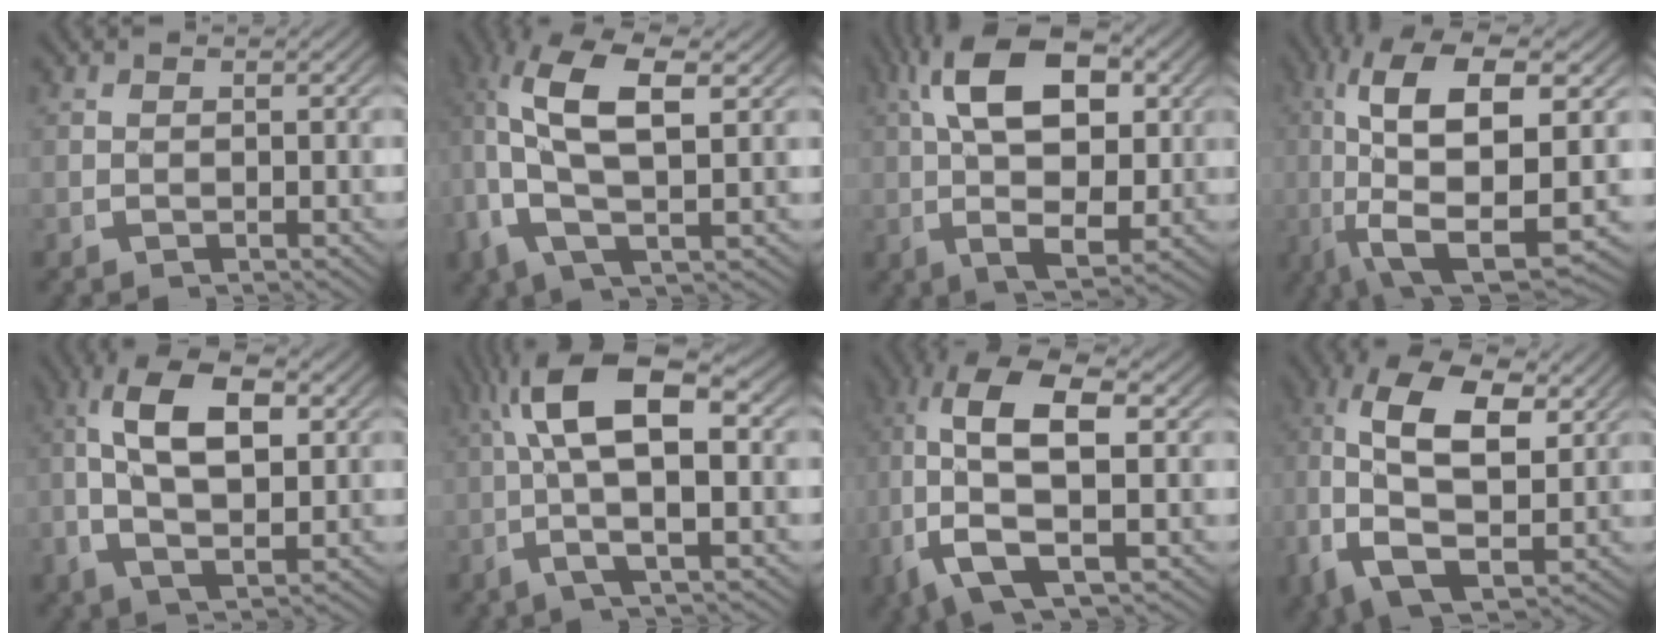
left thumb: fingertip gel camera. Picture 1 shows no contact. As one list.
[{"total": 8.4, "force": [2.2, 3.7, 7.2], "torque": [-0.173, -0.020, 0.048]}, {"total": 11.4, "force": [1.5, 6.0, 9.6], "torque": [-0.179, -0.019, 0.032]}, {"total": 13.9, "force": [-1.5, 6.6, 12.1], "torque": [-0.265, -0.050, 0.008]}, {"total": 9.4, "force": [1.1, 5.2, 7.7], "torque": [-0.165, -0.018, 0.030]}, {"total": 11.1, "force": [1.8, 5.1, 9.7], "torque": [-0.189, 0.003, 0.019]}, {"total": 11.0, "force": [0.5, 5.9, 9.3], "torque": [-0.223, -0.046, 0.031]}, {"total": 12.2, "force": [1.1, 7.9, 9.2], "torque": [-0.213, -0.045, 0.037]}]